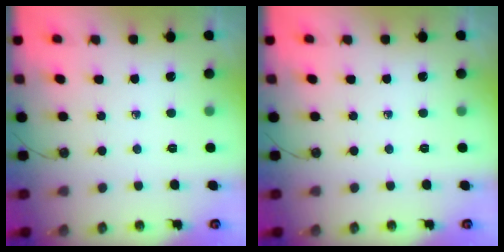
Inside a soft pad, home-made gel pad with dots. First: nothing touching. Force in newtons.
{"total": 0.0}